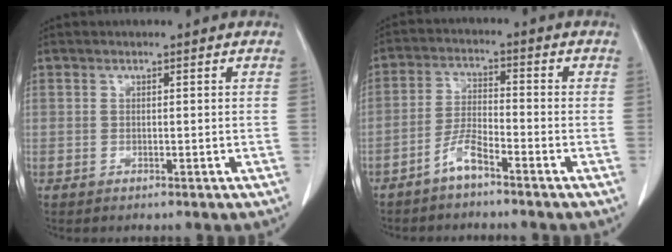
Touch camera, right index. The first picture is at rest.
{"total": 4.4, "force": [-3.4, 0.6, 2.7], "torque": [-0.060, 0.001, -0.071]}